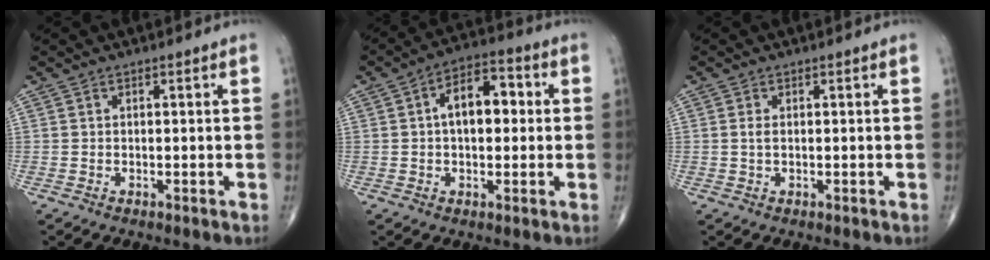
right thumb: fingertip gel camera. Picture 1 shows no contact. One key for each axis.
{"total": 9.8, "fx": 1.0, "fy": 5.6, "fz": 7.9, "tx": -0.102, "ty": 0.025, "tz": 0.009}
{"total": 1.4, "fx": 0.1, "fy": 0.7, "fz": 1.2, "tx": -0.026, "ty": 0.001, "tz": 0.004}